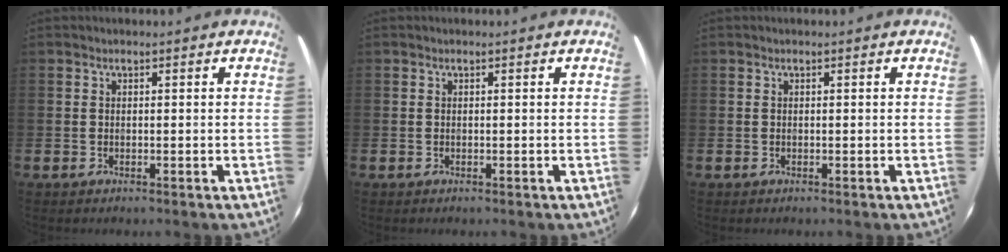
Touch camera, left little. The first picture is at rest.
{"total": 0.0}
{"total": 0.0}